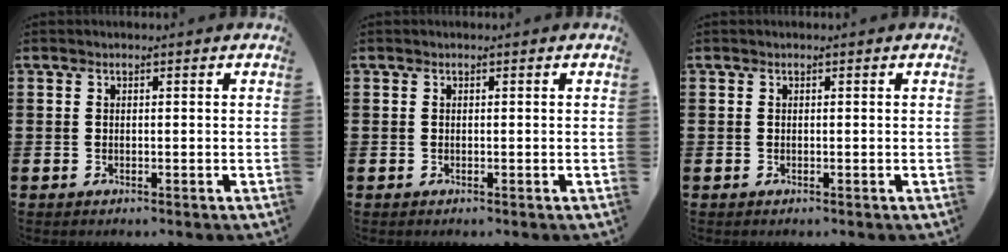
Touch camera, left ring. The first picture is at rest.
{"total": 0.0}
{"total": 0.0}